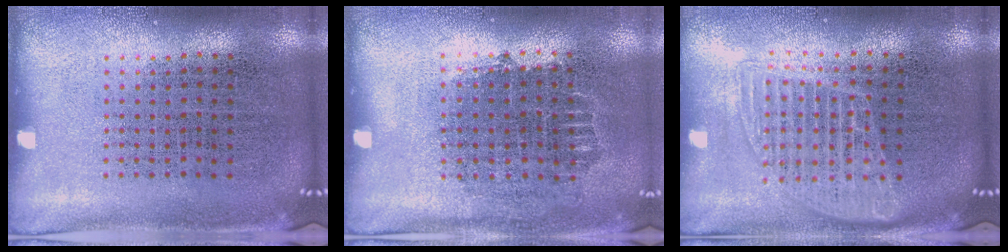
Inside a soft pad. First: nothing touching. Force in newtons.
{"total": 0.7, "press": 0.6, "slide": 0.3}
{"total": 1.5, "press": 1.3, "slide": 0.7}